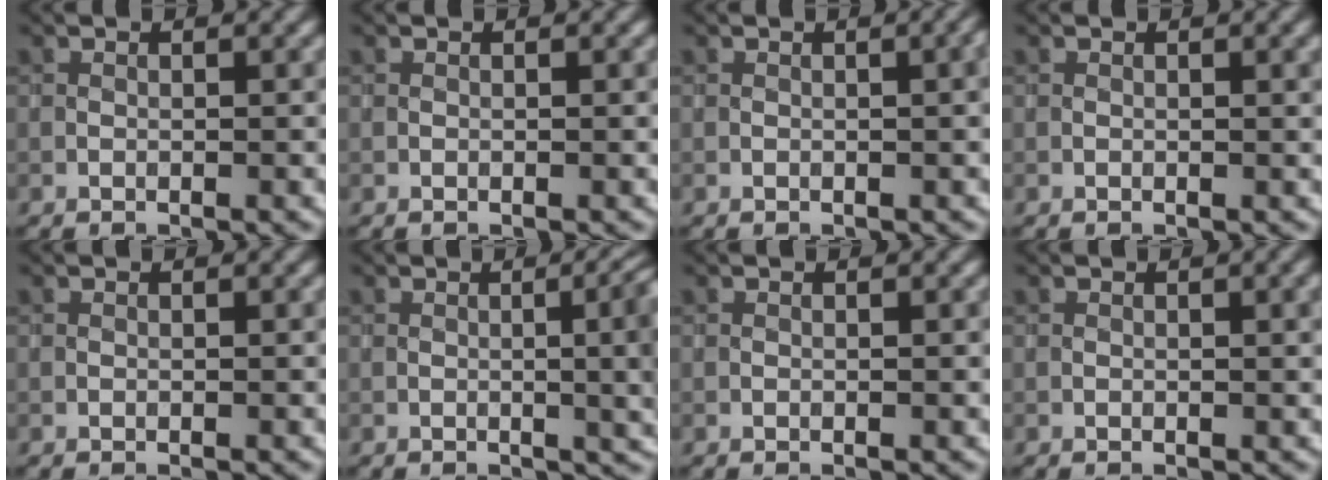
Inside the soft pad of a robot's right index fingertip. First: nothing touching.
{"total": 0.0}
{"total": 1.7, "force": [0.2, 0.5, 1.6], "torque": [-0.016, 0.006, 0.002]}
{"total": 0.7, "force": [0.2, 0.1, 0.7], "torque": [-0.009, 0.001, 0.003]}
{"total": 0.0}
{"total": 8.3, "force": [0.2, 3.6, 7.5], "torque": [-0.058, 0.005, 0.003]}
{"total": 0.0}
{"total": 1.2, "force": [0.3, 0.2, 1.2], "torque": [-0.017, 0.002, 0.003]}